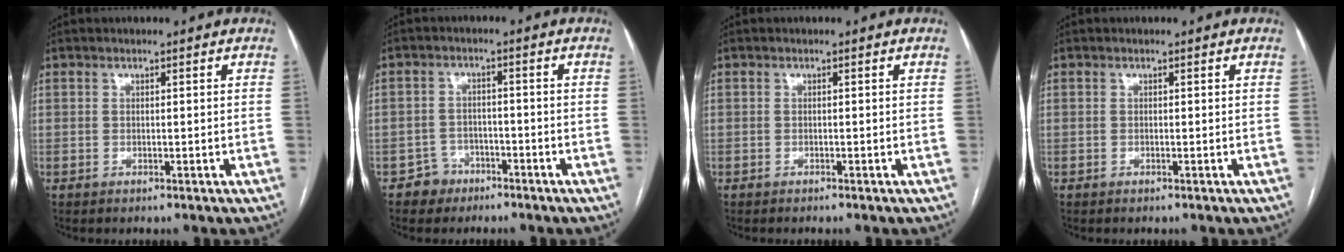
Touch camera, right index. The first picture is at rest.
{"total": 3.7, "force": [-2.4, 2.8, -0.2], "torque": [0.007, 0.013, -0.039]}
{"total": 0.5, "force": [-0.4, -0.1, 0.2], "torque": [-0.001, 0.001, -0.009]}
{"total": 0.0}